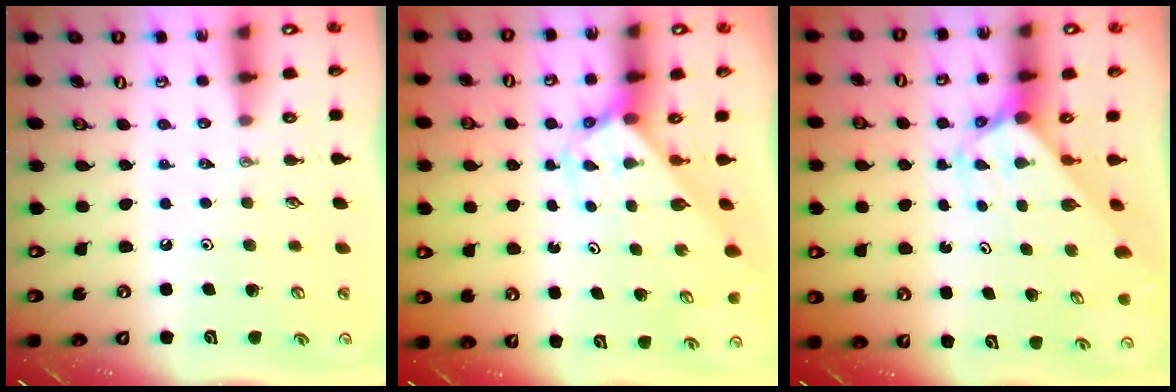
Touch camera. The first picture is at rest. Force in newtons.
{"total": 2.7, "press": 2.7, "slide": 0.1}
{"total": 2.3, "press": 2.3, "slide": 0.2}